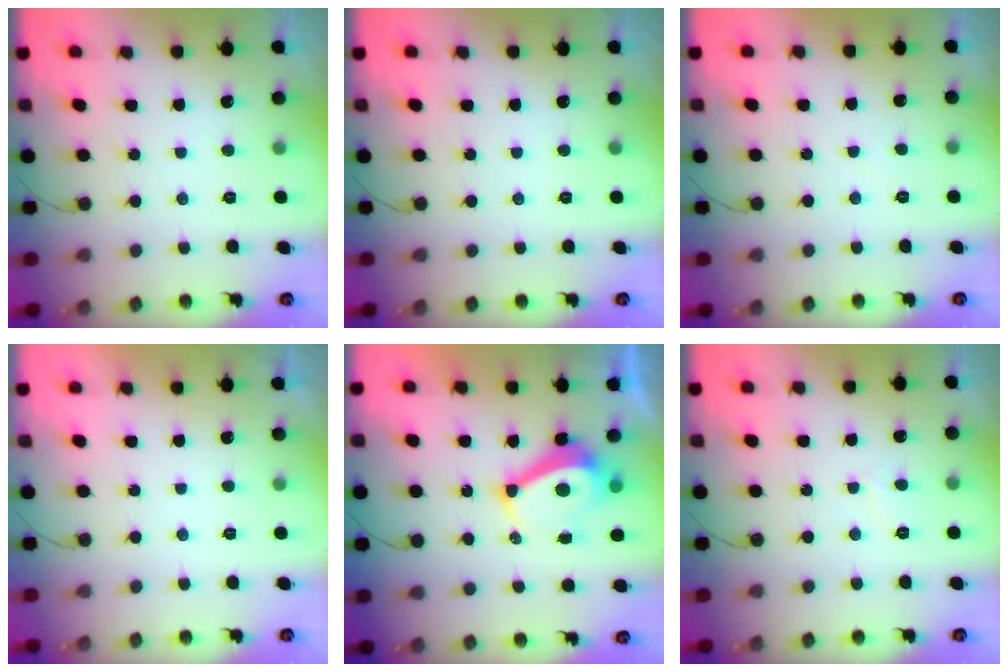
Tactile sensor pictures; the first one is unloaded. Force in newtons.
{"total": 0.0}
{"total": 0.8, "press": 0.7, "slide": 0.3}
{"total": 2.3, "press": 2.2, "slide": 0.4}
{"total": 8.4, "press": 8.3, "slide": 1.1}
{"total": 3.1, "press": 3.1, "slide": 0.4}